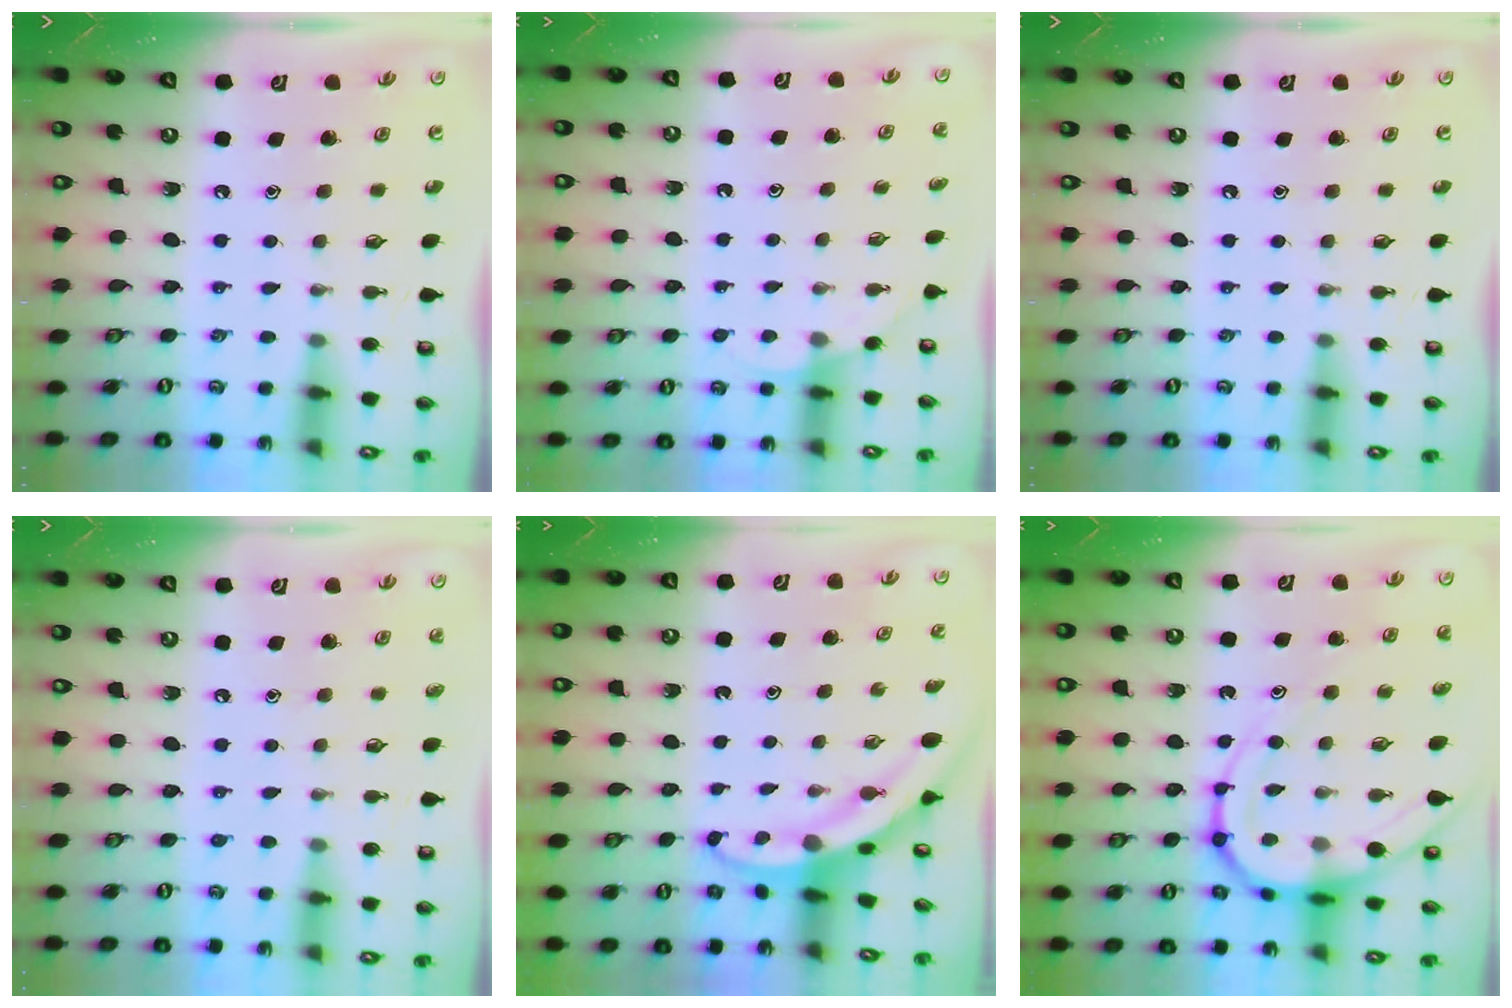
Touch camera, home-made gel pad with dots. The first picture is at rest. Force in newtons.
{"total": 2.9, "press": 2.9, "slide": 0.2}
{"total": 0.0}
{"total": 2.3, "press": 2.3, "slide": 0.2}
{"total": 3.2, "press": 3.2, "slide": 0.3}
{"total": 11.8, "press": 11.7, "slide": 1.4}